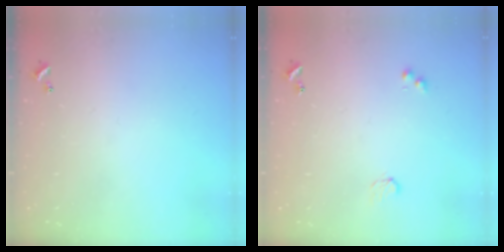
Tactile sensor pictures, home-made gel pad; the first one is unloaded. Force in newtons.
{"total": 3.0, "press": 3.0, "slide": 0.8}